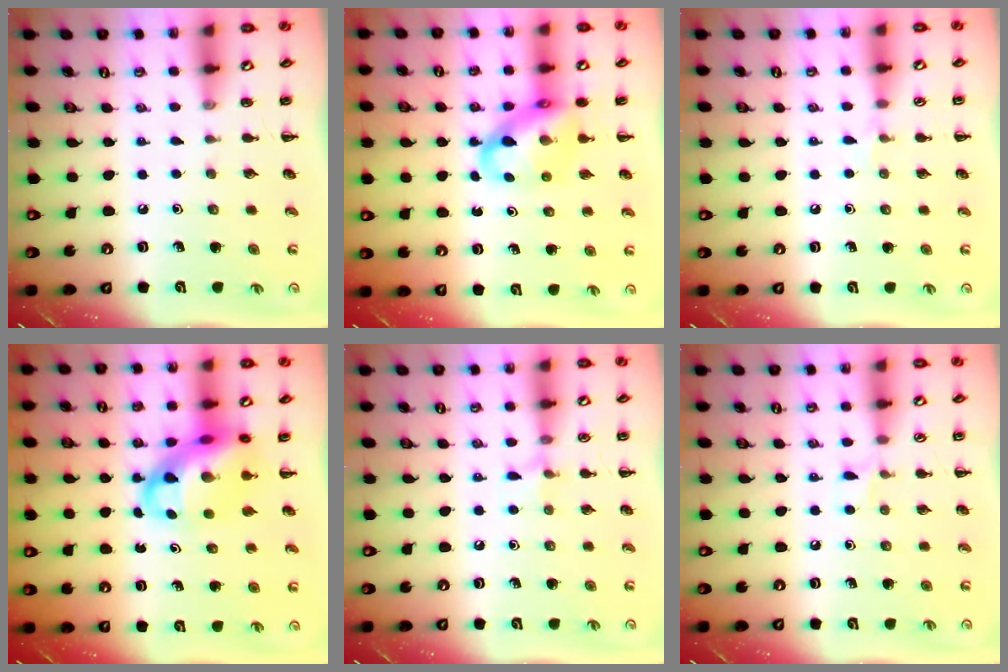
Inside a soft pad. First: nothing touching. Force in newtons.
{"total": 11.3, "press": 10.9, "slide": 3.0}
{"total": 3.6, "press": 3.4, "slide": 1.2}
{"total": 12.3, "press": 11.8, "slide": 3.2}
{"total": 5.6, "press": 5.4, "slide": 1.5}
{"total": 4.3, "press": 4.1, "slide": 1.5}